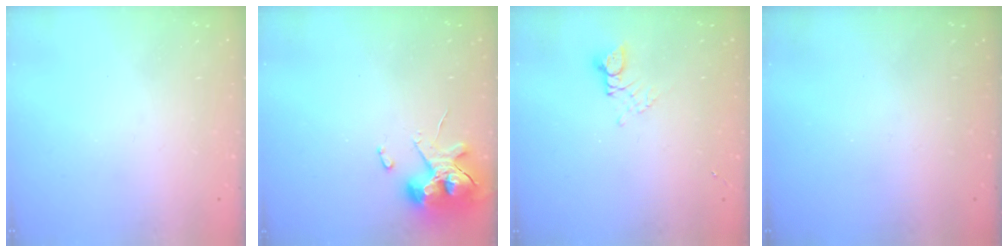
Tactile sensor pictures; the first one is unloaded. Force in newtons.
{"total": 11.8, "press": 11.7, "slide": 1.8}
{"total": 2.9, "press": 2.8, "slide": 0.4}
{"total": 0.0}